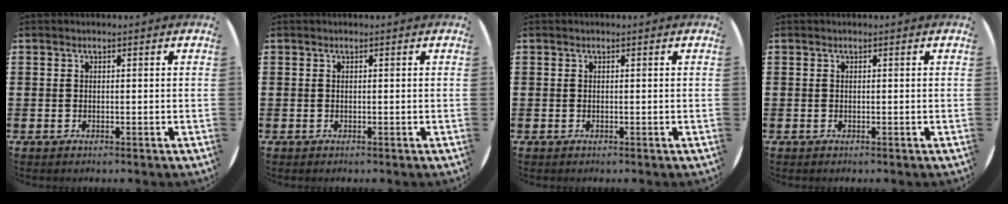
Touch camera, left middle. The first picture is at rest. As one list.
[{"total": 0.0}, {"total": 0.0}, {"total": 0.0}]